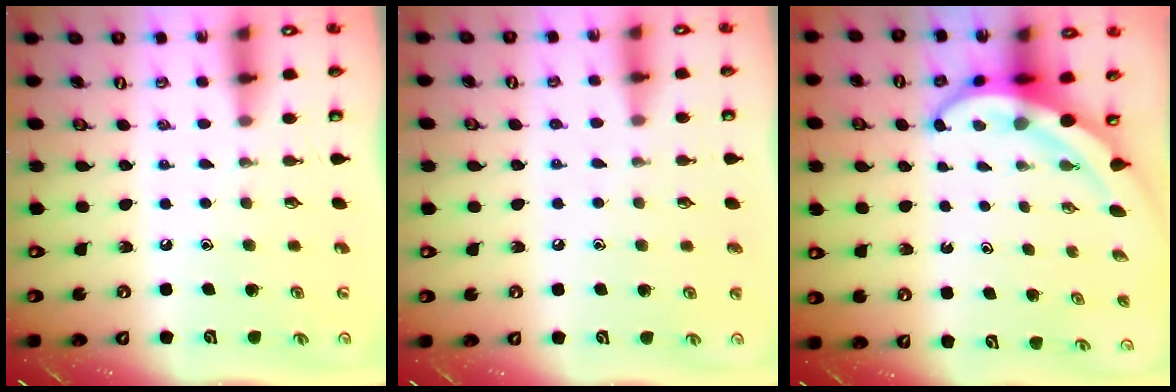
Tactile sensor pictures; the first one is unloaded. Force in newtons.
{"total": 4.1, "press": 4.1, "slide": 0.4}
{"total": 6.7, "press": 6.5, "slide": 1.5}